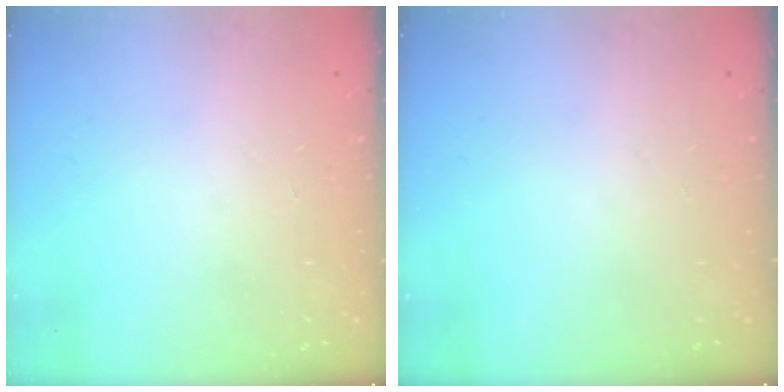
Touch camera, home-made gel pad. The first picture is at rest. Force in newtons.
{"total": 0.0}